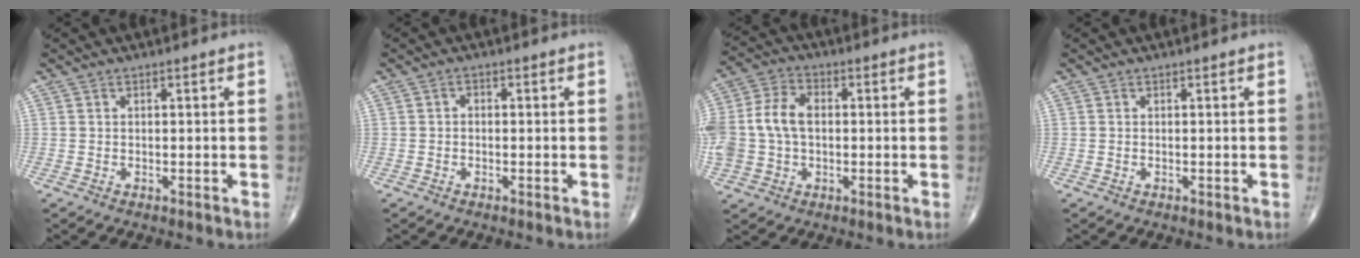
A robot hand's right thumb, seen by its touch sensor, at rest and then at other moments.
{"total": 1.0, "force": [-0.2, 0.7, 0.6], "torque": [-0.001, 0.004, -0.007]}
{"total": 11.7, "force": [0.0, 8.2, 8.4], "torque": [-0.173, 0.030, 0.000]}
{"total": 0.0}